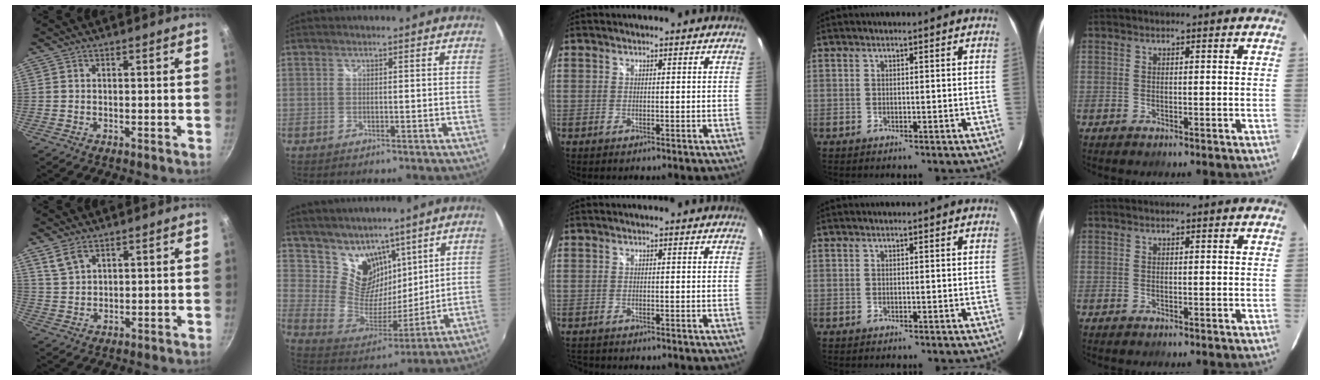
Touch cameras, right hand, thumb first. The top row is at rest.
{"thumb": {"total": 4.2, "force": [2.8, 2.1, 2.3], "torque": [-0.042, -0.010, 0.061]}, "index": {"total": 13.9, "force": [9.4, 8.8, 5.0], "torque": [-0.101, 0.004, 0.190]}, "middle": {"total": 2.9, "force": [-2.7, 0.8, 0.9], "torque": [-0.023, -0.012, -0.044]}}